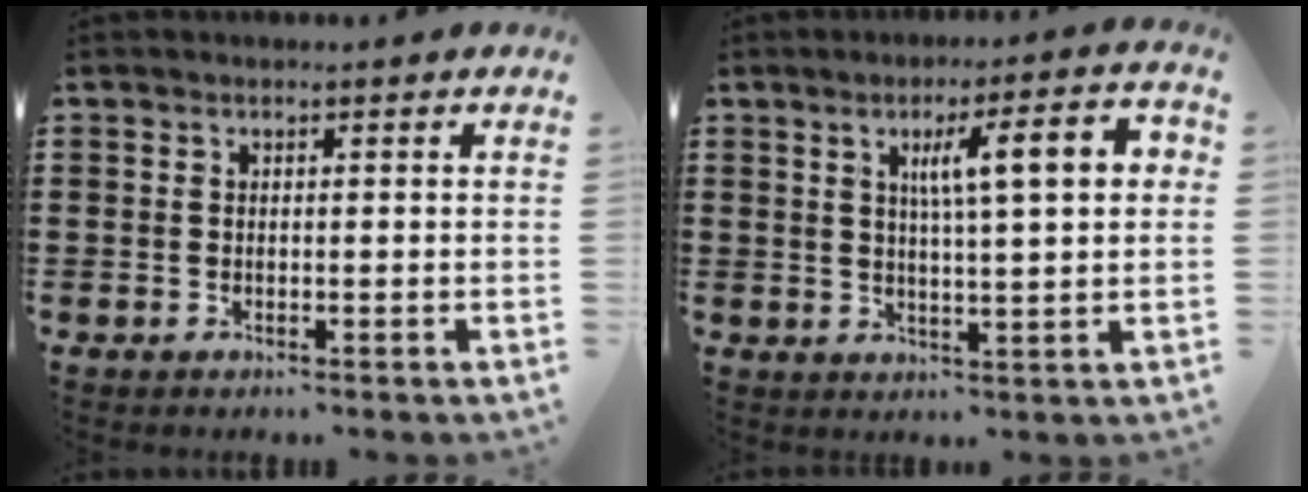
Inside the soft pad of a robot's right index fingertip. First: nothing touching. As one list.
[{"total": 8.8, "force": [2.4, 1.7, 8.3], "torque": [-0.148, 0.002, 0.032]}]